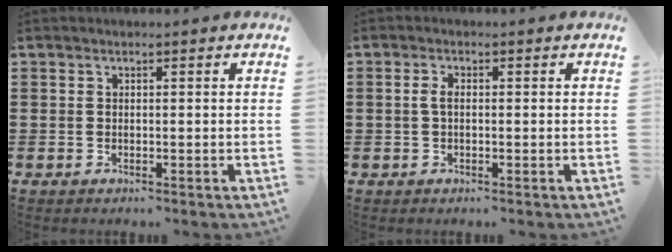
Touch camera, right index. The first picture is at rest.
{"total": 1.8, "force": [-0.1, 0.8, 1.6], "torque": [-0.040, 0.000, -0.004]}